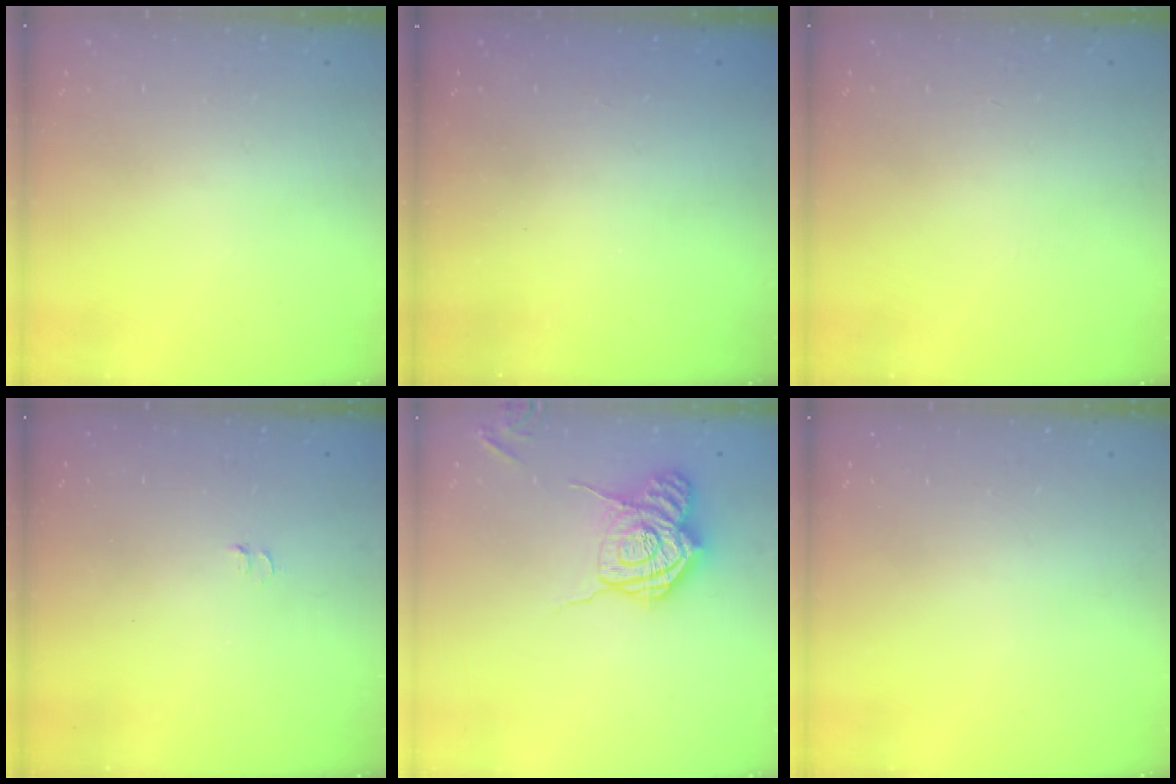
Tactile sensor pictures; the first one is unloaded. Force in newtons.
{"total": 2.2, "press": 2.1, "slide": 0.7}
{"total": 0.0}
{"total": 3.3, "press": 3.2, "slide": 0.7}
{"total": 14.2, "press": 14.1, "slide": 0.8}
{"total": 0.0}